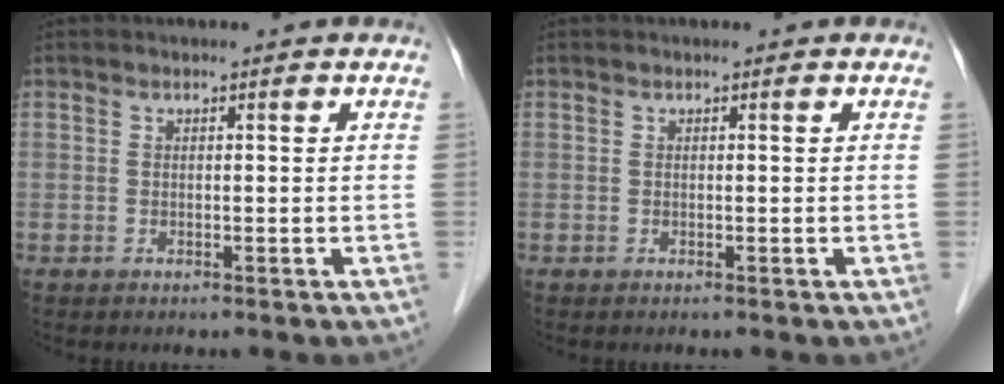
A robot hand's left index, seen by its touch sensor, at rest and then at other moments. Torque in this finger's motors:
{"motor_torque": [-0.10, -0.06, 0.00, 0.00]}